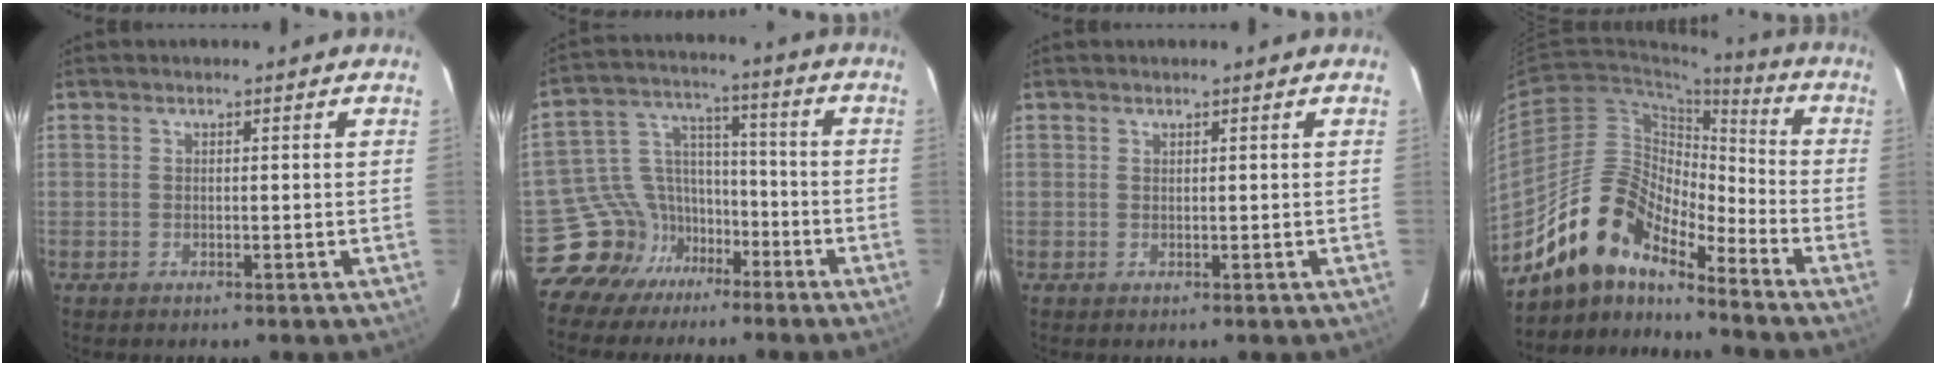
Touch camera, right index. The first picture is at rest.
{"total": 9.8, "force": [-7.0, 6.8, 0.7], "torque": [-0.024, 0.055, -0.130]}
{"total": 0.0}
{"total": 13.8, "force": [-12.0, 4.0, 5.6], "torque": [-0.099, 0.015, -0.235]}